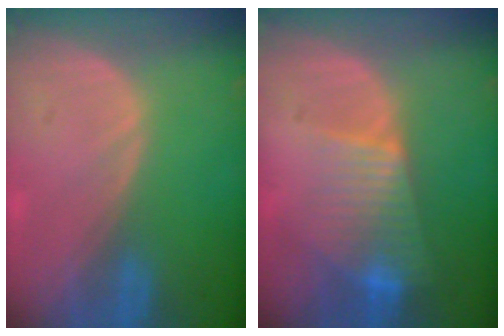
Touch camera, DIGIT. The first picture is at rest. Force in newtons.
{"total": 7.8, "press": 6.7, "slide": 4.1}